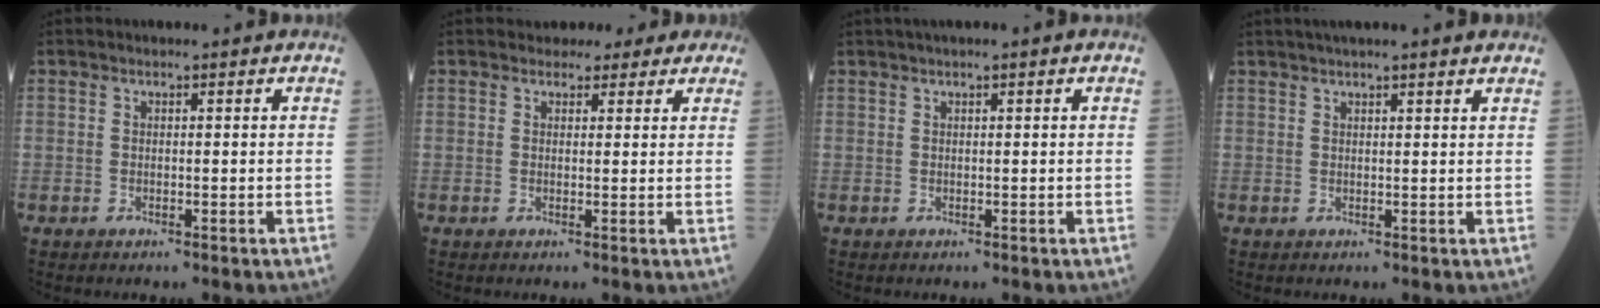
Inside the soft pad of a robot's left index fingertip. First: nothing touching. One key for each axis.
{"total": 5.0, "fx": 4.2, "fy": 2.7, "fz": 0.8, "tx": 0.006, "ty": 0.008, "tz": 0.036}
{"total": 1.8, "fx": 1.1, "fy": -0.1, "fz": 1.5, "tx": -0.027, "ty": 0.016, "tz": 0.020}
{"total": 7.6, "fx": 6.4, "fy": 0.3, "fz": 4.1, "tx": -0.058, "ty": 0.033, "tz": 0.081}